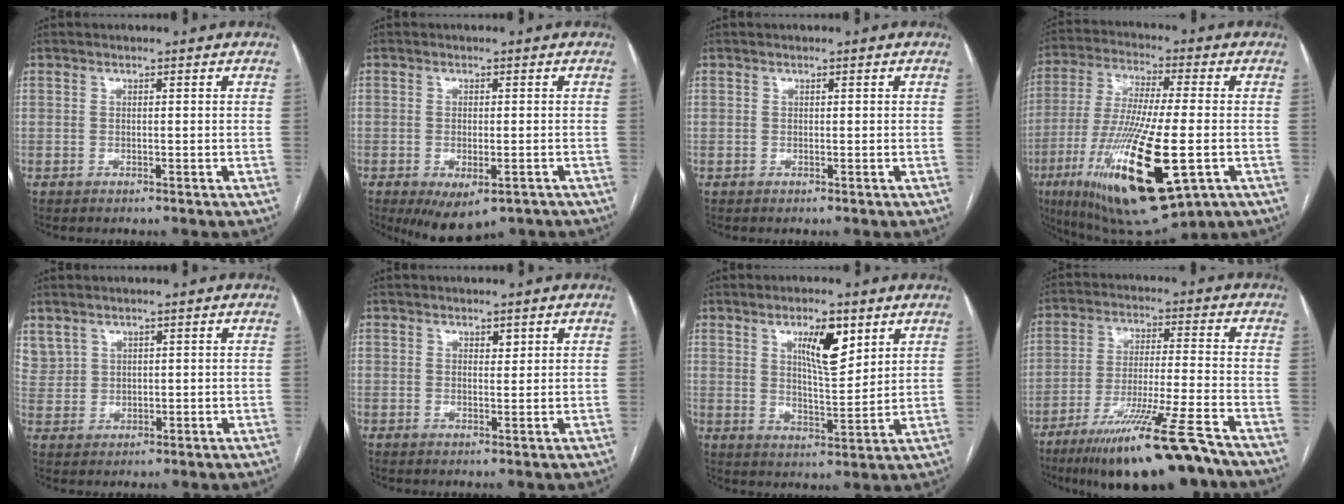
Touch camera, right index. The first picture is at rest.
{"total": 6.1, "force": [-3.5, 2.7, 4.2], "torque": [-0.059, -0.010, -0.045]}
{"total": 0.0}
{"total": 22.9, "force": [-7.7, 4.4, 21.0], "torque": [-0.416, -0.047, -0.121]}
{"total": 4.0, "force": [3.0, 2.7, 0.5], "torque": [-0.014, 0.010, 0.072]}
{"total": 1.2, "force": [0.8, 0.6, 0.7], "torque": [-0.008, -0.001, 0.011]}
{"total": 8.2, "force": [4.0, 2.4, 6.7], "torque": [-0.113, 0.000, 0.069]}
{"total": 16.7, "force": [-12.1, 0.4, 11.5], "torque": [-0.182, -0.034, -0.200]}